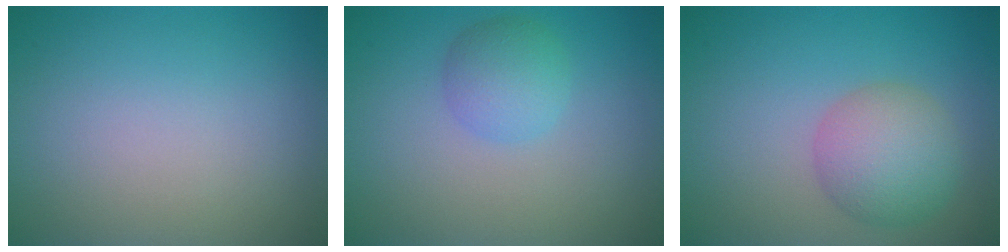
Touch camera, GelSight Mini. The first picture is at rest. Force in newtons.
{"total": 2.7, "press": 2.7, "slide": 0.1}
{"total": 4.7, "press": 4.7, "slide": 0.2}